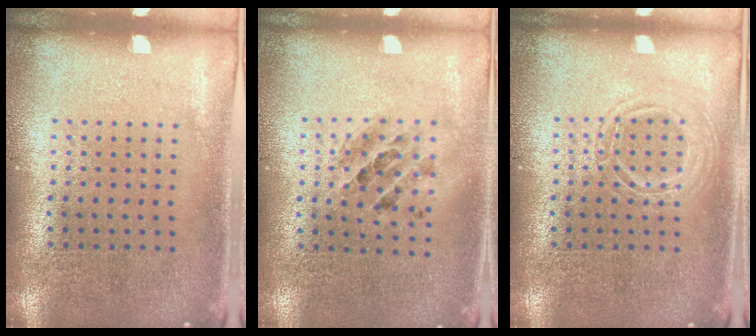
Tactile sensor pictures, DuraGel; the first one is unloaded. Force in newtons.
{"total": 1.3, "press": 1.2, "slide": 0.5}
{"total": 1.9, "press": 1.9, "slide": 0.2}